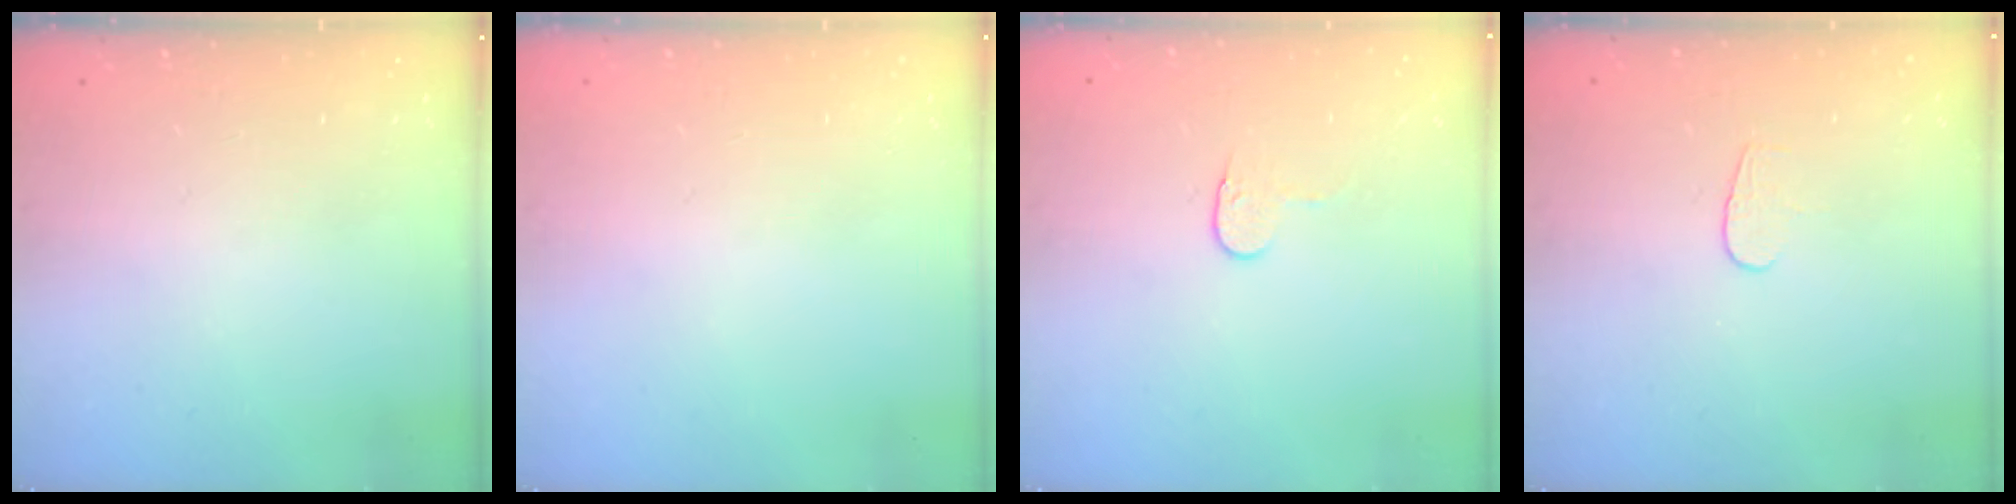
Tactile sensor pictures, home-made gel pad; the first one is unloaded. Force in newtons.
{"total": 0.6, "press": 0.6, "slide": 0.2}
{"total": 3.8, "press": 3.7, "slide": 0.4}
{"total": 4.3, "press": 4.3, "slide": 0.3}